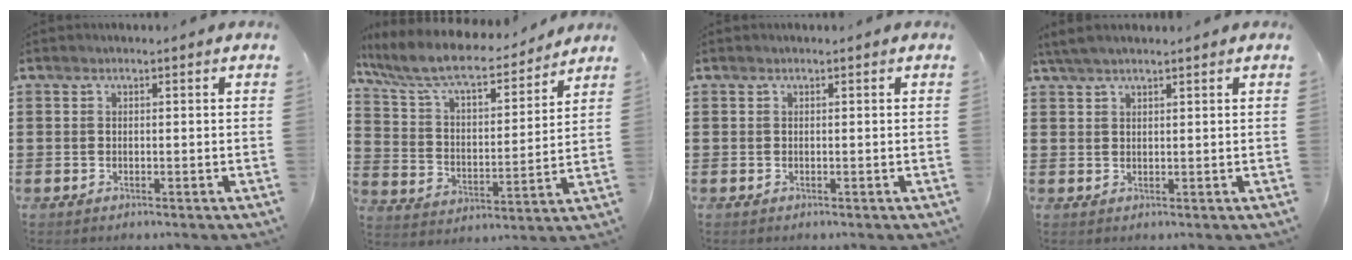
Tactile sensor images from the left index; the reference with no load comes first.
{"total": 9.5, "force": [8.1, 1.6, 4.6], "torque": [-0.121, -0.046, 0.138]}
{"total": 0.0}
{"total": 2.5, "force": [1.9, 0.3, 1.5], "torque": [-0.032, 0.002, 0.037]}